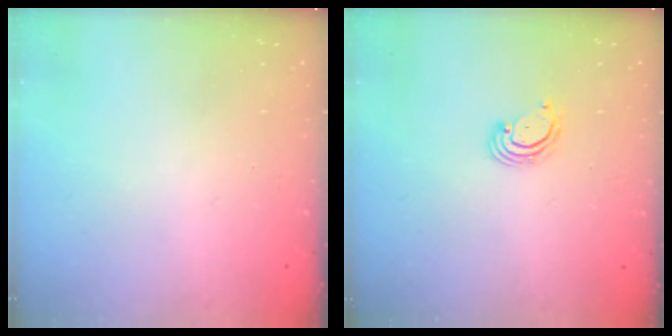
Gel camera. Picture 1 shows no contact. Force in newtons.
{"total": 2.7, "press": 2.7, "slide": 0.7}